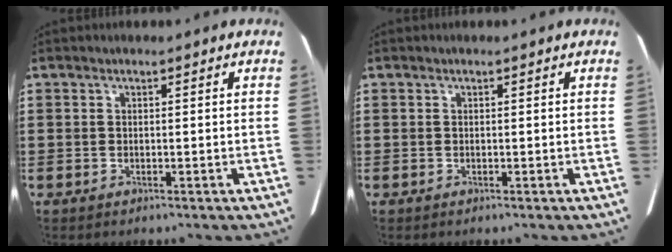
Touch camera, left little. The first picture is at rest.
{"total": 0.0}